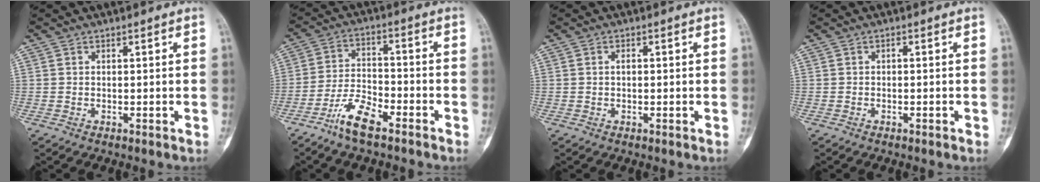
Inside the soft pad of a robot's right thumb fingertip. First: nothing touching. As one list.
[{"total": 8.1, "force": [-5.6, 2.7, 5.2], "torque": [-0.105, 0.030, -0.111]}, {"total": 1.1, "force": [0.0, 0.6, 0.9], "torque": [-0.015, 0.003, -0.001]}, {"total": 0.8, "force": [-0.4, 0.3, 0.7], "torque": [-0.010, 0.004, -0.007]}]